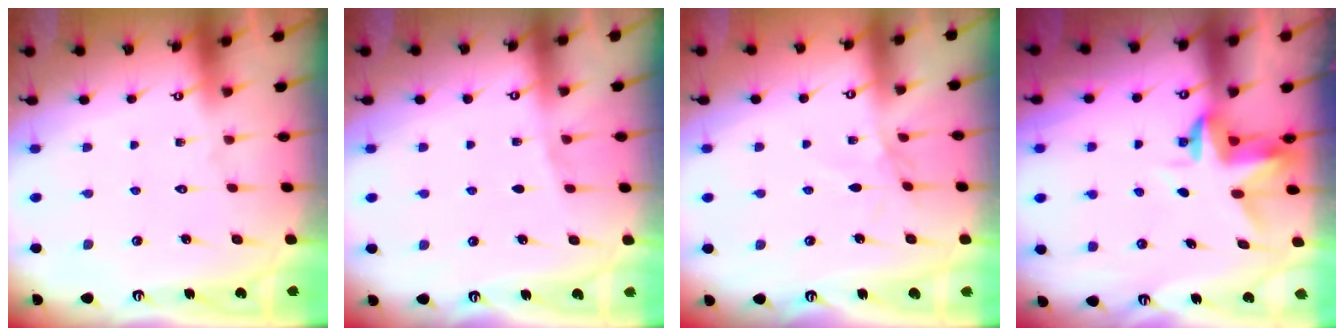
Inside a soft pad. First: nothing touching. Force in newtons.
{"total": 2.1, "press": 1.9, "slide": 0.9}
{"total": 1.7, "press": 1.7, "slide": 0.4}
{"total": 3.1, "press": 3.0, "slide": 0.4}